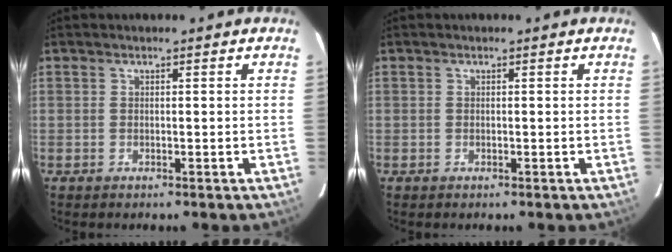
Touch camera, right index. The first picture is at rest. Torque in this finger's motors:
{"motor_torque": [0.00, 0.00, 0.03, 0.00]}